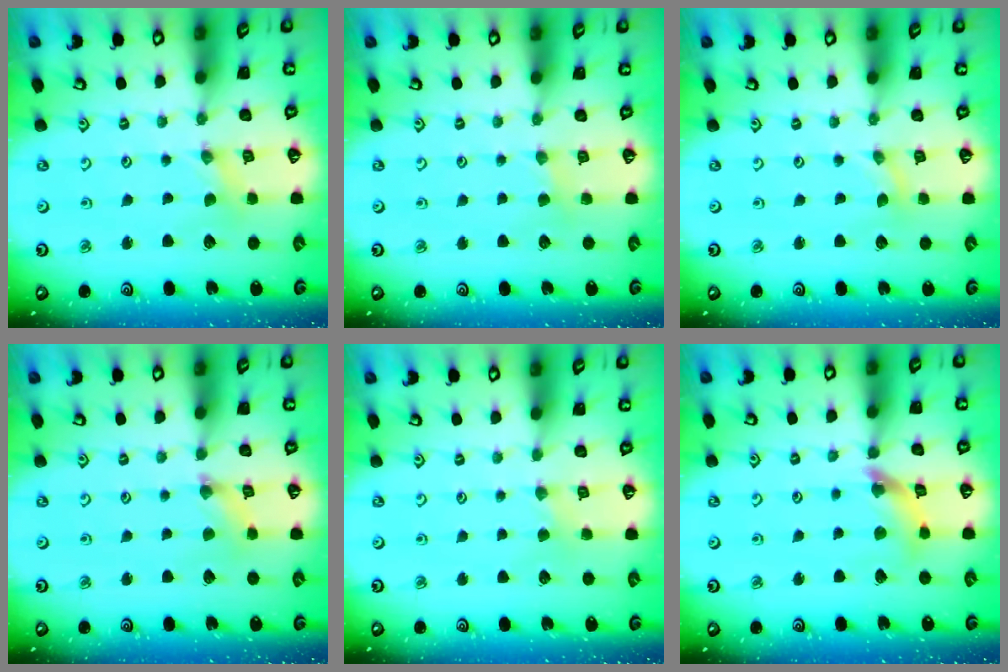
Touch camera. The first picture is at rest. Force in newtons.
{"total": 2.3, "press": 2.3, "slide": 0.4}
{"total": 0.0}
{"total": 1.5, "press": 1.4, "slide": 0.3}
{"total": 1.6, "press": 1.5, "slide": 0.4}
{"total": 9.3, "press": 9.2, "slide": 0.9}